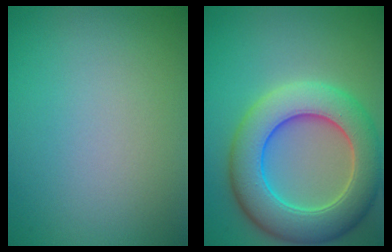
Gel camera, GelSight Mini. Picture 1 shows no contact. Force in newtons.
{"total": 8.9, "press": 8.9, "slide": 0.6}